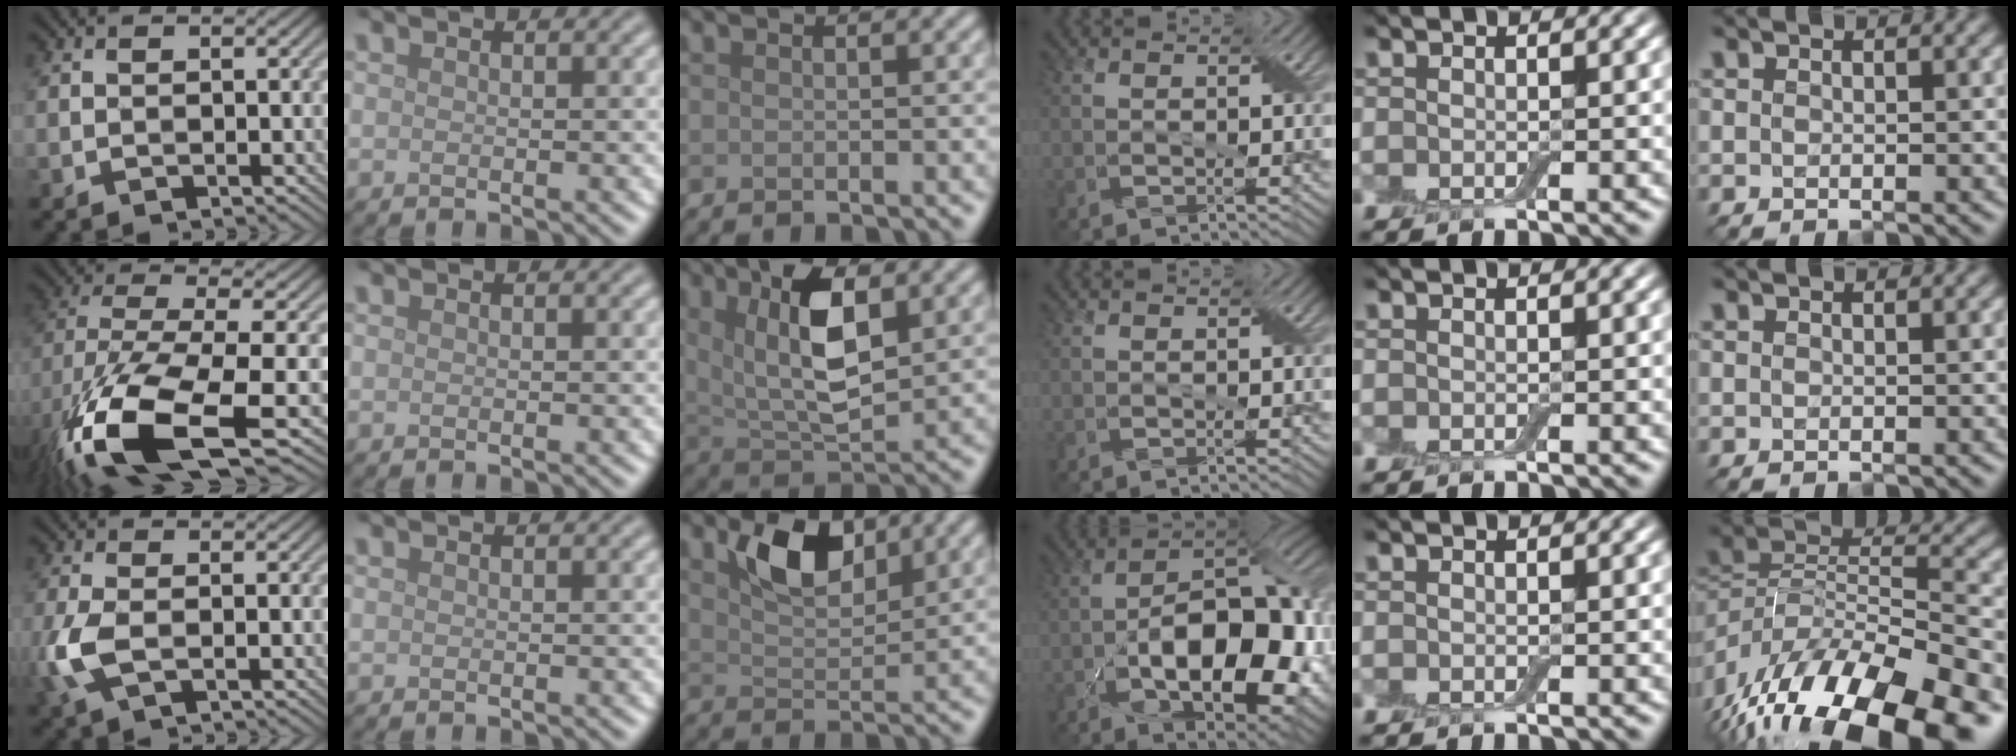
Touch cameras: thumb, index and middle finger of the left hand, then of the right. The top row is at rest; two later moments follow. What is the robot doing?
{"motion": "insert", "object": "airpods case & airpods"}